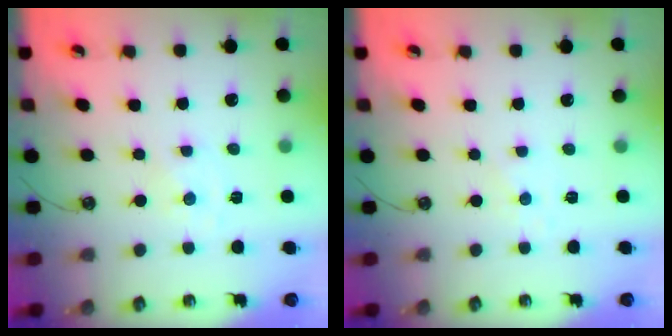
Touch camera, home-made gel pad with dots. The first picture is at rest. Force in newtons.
{"total": 1.4, "press": 1.3, "slide": 0.4}